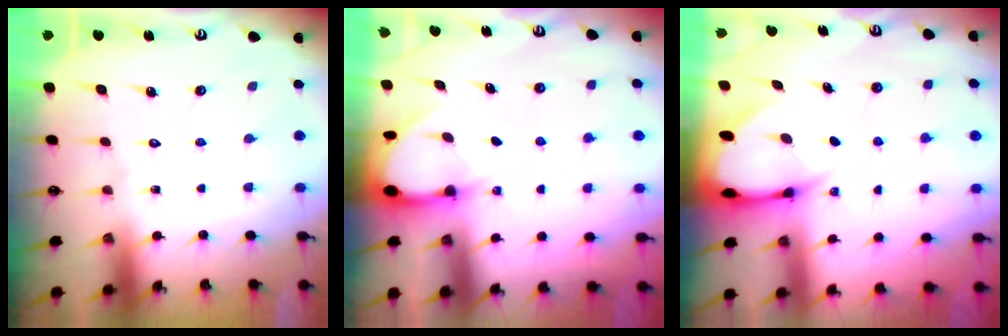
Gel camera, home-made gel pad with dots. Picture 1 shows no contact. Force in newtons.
{"total": 2.9, "press": 2.9, "slide": 0.3}
{"total": 4.9, "press": 4.8, "slide": 0.7}